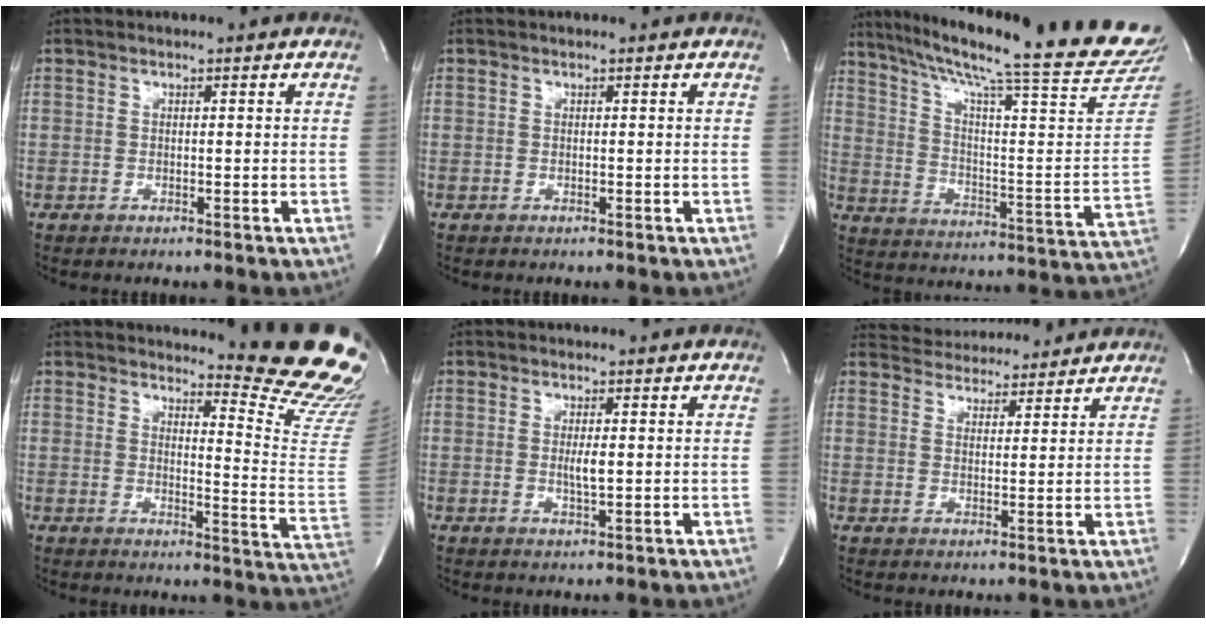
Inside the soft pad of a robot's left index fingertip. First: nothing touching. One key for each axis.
{"total": 0.0}
{"total": 28.2, "fx": 24.0, "fy": 0.3, "fz": 14.6, "tx": -0.231, "ty": -0.081, "tz": 0.321}
{"total": 15.0, "fx": 14.1, "fy": 0.1, "fz": 5.3, "tx": -0.060, "ty": -0.146, "tz": 0.147}
{"total": 2.0, "fx": 0.1, "fy": 0.2, "fz": 2.0, "tx": -0.039, "ty": -0.005, "tz": 0.003}
{"total": 11.9, "fx": 11.4, "fy": 2.9, "fz": 2.1, "tx": -0.025, "ty": 0.014, "tz": 0.154}